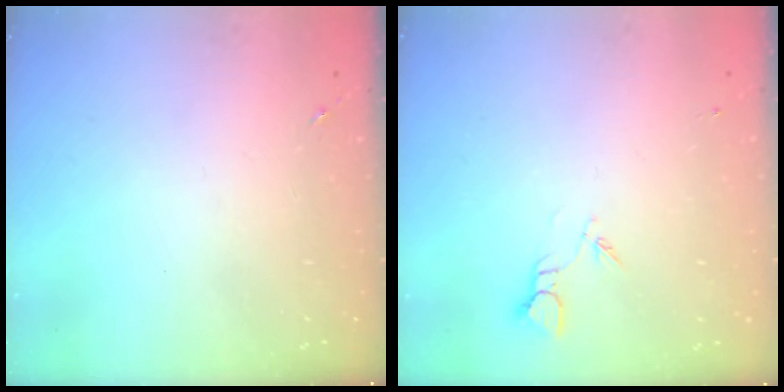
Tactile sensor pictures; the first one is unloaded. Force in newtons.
{"total": 2.7, "press": 2.7, "slide": 0.3}